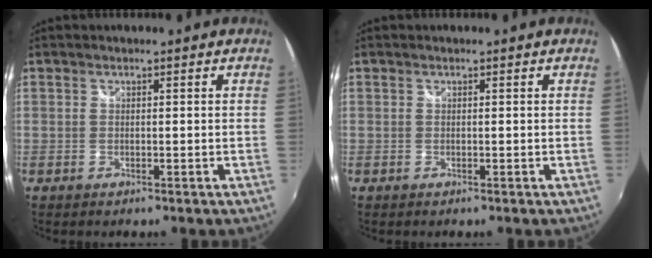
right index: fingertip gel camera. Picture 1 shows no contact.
{"total": 0.0}